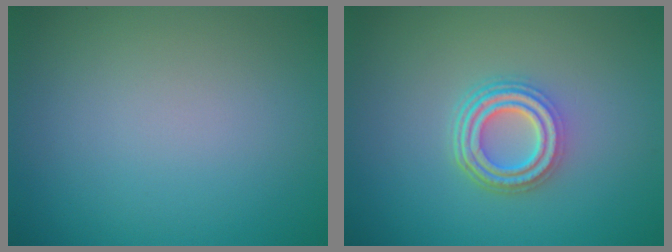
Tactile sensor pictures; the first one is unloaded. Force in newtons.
{"total": 4.6, "press": 3.3, "slide": 3.2}